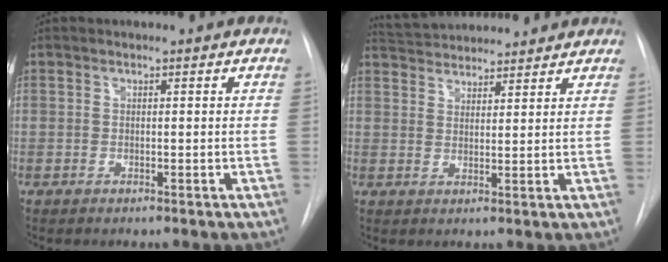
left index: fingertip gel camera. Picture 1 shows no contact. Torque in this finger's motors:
{"motor_torque": [-0.73, -1.02, -0.01, -0.01]}